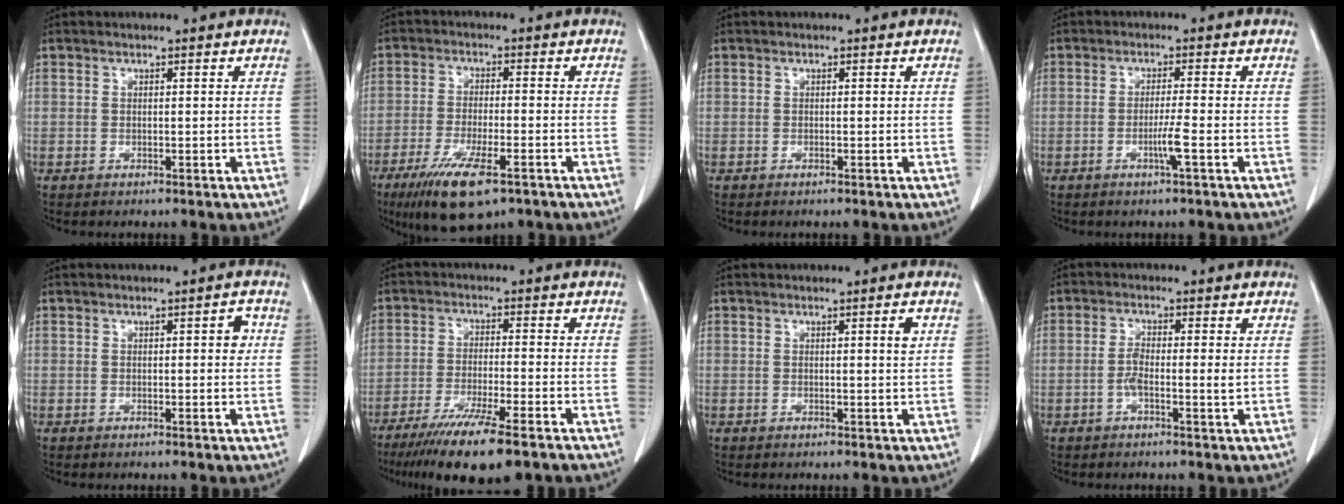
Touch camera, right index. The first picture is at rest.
{"total": 10.4, "force": [-6.2, 2.3, 8.0], "torque": [-0.147, -0.023, -0.100]}
{"total": 0.0}
{"total": 3.1, "force": [-1.2, -0.6, 2.8], "torque": [-0.053, -0.006, -0.024]}
{"total": 2.0, "force": [0.3, 0.6, 1.8], "torque": [-0.020, 0.004, 0.004]}
{"total": 12.2, "force": [-8.7, 0.9, 8.5], "torque": [-0.140, -0.031, -0.138]}
{"total": 1.5, "force": [0.5, -0.1, 1.4], "torque": [-0.021, -0.001, 0.007]}
{"total": 3.2, "force": [-0.5, 0.4, 3.1], "torque": [-0.060, 0.003, -0.012]}